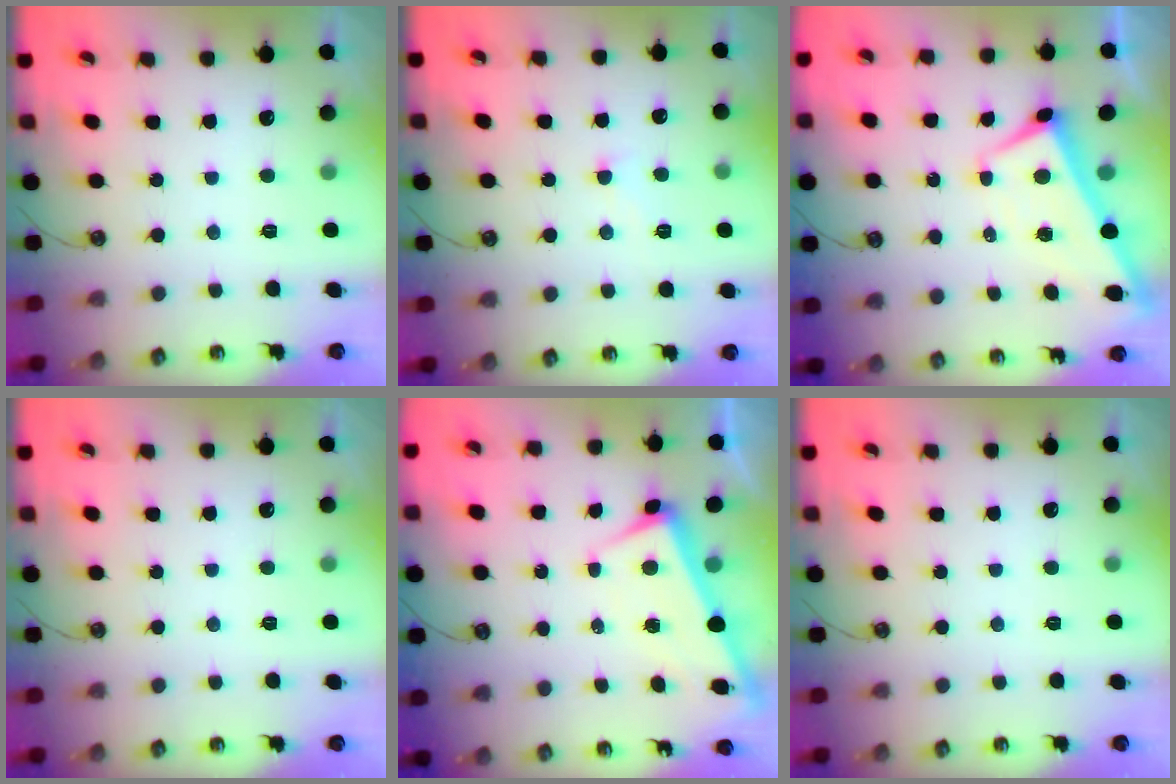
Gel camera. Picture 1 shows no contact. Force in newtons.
{"total": 2.0, "press": 2.0, "slide": 0.4}
{"total": 3.6, "press": 3.5, "slide": 0.7}
{"total": 0.0}
{"total": 1.9, "press": 1.8, "slide": 0.6}
{"total": 0.0}